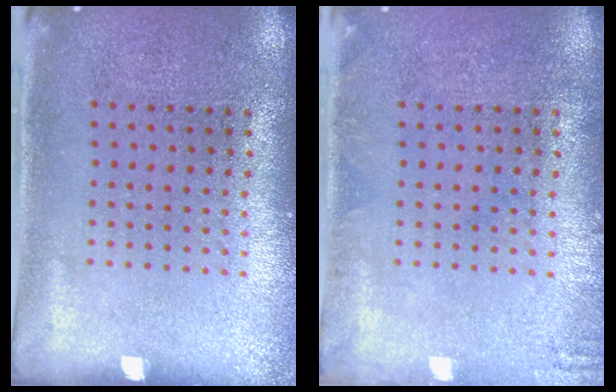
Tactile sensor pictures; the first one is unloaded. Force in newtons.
{"total": 1.0, "press": 1.0, "slide": 0.2}